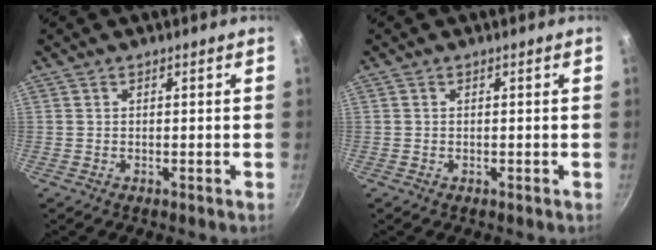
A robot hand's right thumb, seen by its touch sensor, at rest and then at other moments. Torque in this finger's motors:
{"motor_torque": [-0.74, -0.10, -0.18, -0.12, -0.03]}